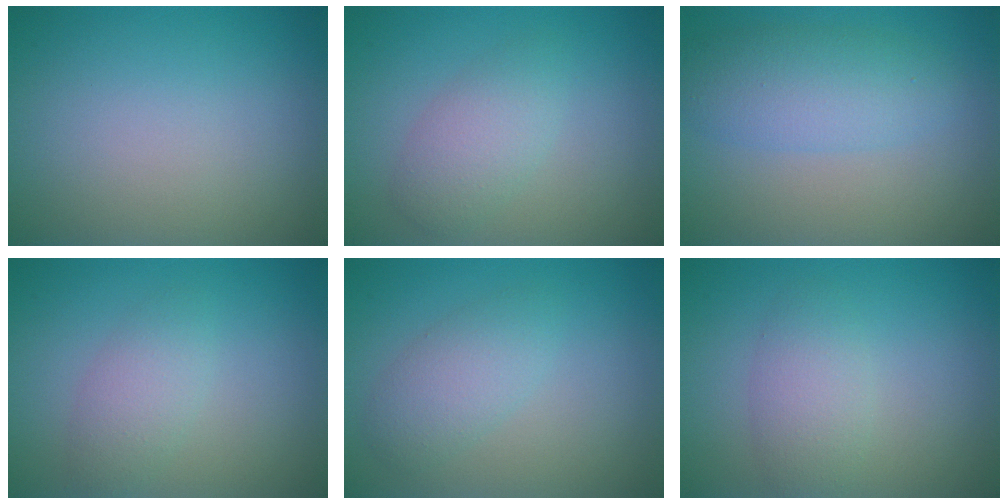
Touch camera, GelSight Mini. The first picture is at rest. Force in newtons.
{"total": 2.9, "press": 2.9, "slide": 0.2}
{"total": 4.4, "press": 4.3, "slide": 0.4}
{"total": 2.4, "press": 2.4, "slide": 0.1}
{"total": 2.7, "press": 2.7, "slide": 0.1}
{"total": 2.8, "press": 2.8, "slide": 0.2}